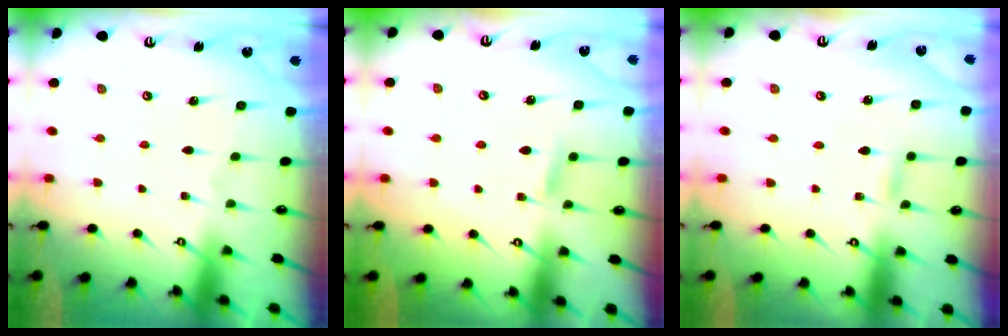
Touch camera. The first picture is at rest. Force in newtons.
{"total": 4.9, "press": 4.8, "slide": 0.6}
{"total": 2.7, "press": 2.7, "slide": 0.2}